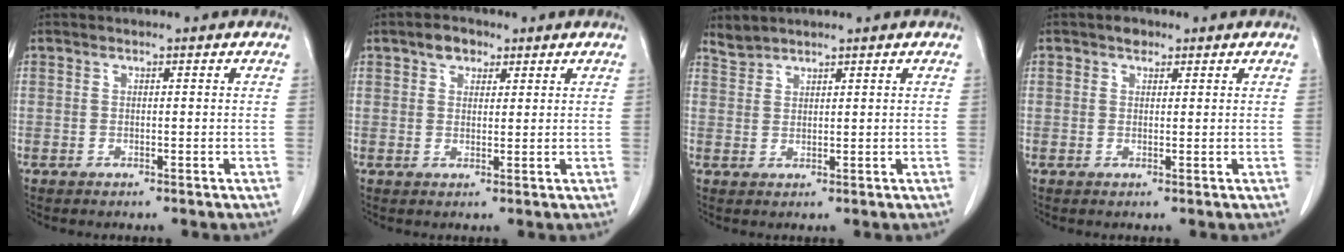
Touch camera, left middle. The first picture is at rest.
{"total": 3.1, "force": [1.8, 2.1, 1.4], "torque": [-0.024, 0.010, 0.031]}
{"total": 1.9, "force": [1.9, 0.1, -0.2], "torque": [-0.001, 0.006, 0.043]}
{"total": 1.5, "force": [0.9, 1.1, 0.5], "torque": [-0.009, 0.005, 0.013]}